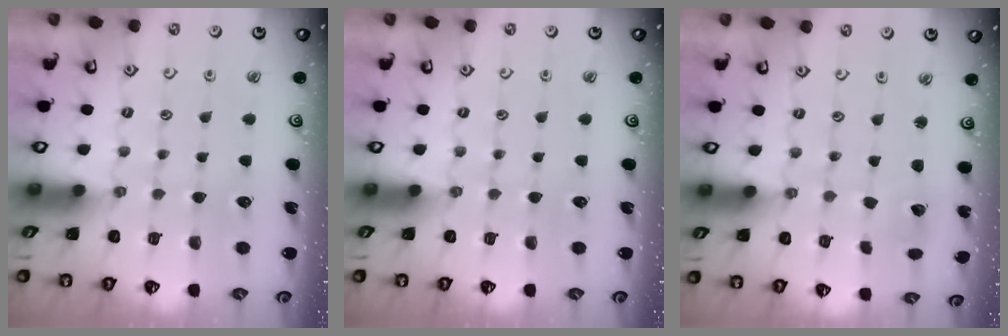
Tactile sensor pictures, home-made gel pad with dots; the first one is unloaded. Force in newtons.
{"total": 0.0}
{"total": 1.6, "press": 1.6, "slide": 0.2}